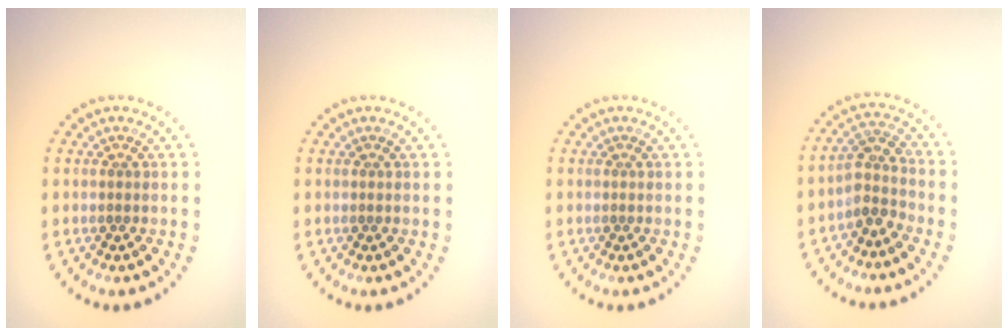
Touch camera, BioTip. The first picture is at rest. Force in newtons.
{"total": 0.0}
{"total": 0.0}
{"total": 2.7, "press": 2.1, "slide": 1.7}